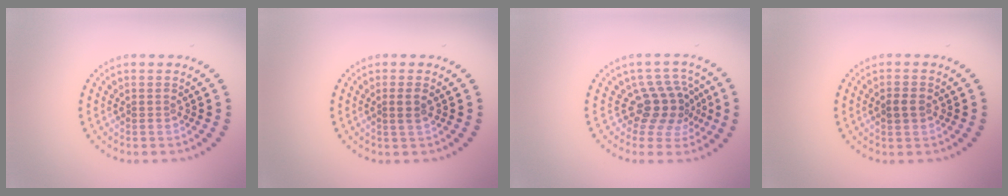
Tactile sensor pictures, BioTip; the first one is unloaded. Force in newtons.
{"total": 1.1, "press": 1.0, "slide": 0.5}
{"total": 3.9, "press": 2.9, "slide": 2.7}
{"total": 1.6, "press": 1.6, "slide": 0.1}